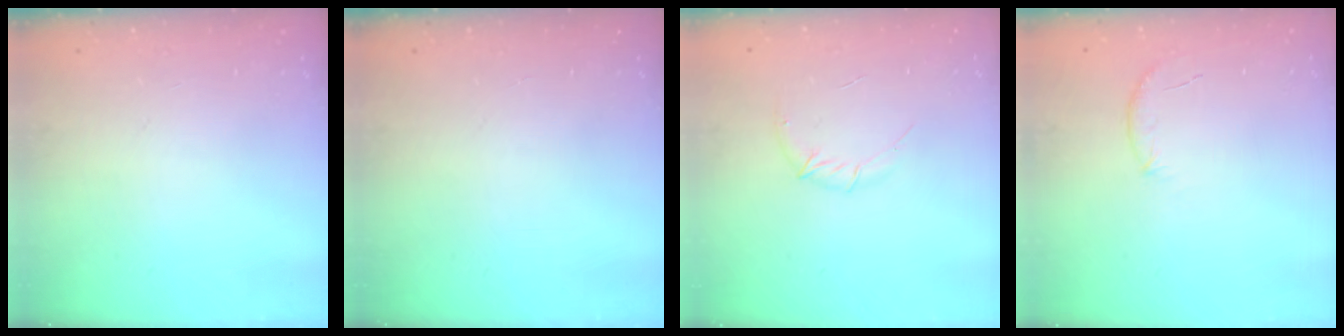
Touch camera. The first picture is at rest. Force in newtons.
{"total": 0.0}
{"total": 5.7, "press": 5.5, "slide": 1.6}
{"total": 6.9, "press": 6.7, "slide": 1.8}